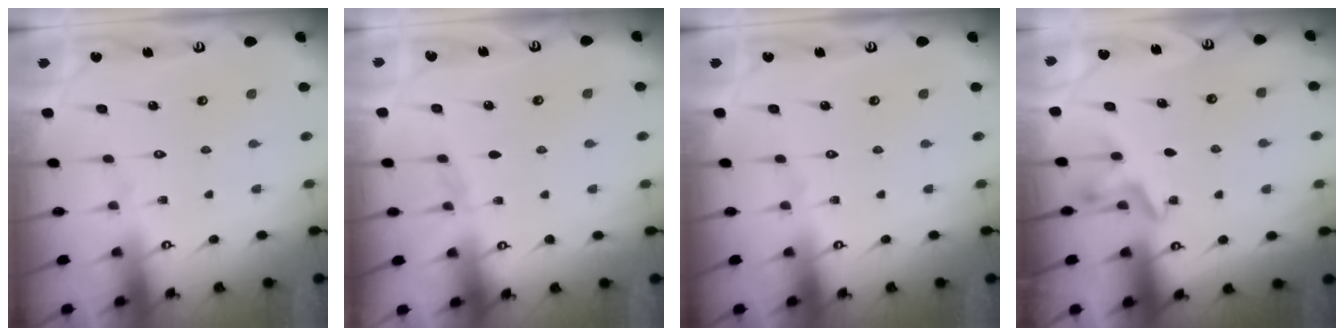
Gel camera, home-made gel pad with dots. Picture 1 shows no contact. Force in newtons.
{"total": 1.0, "press": 1.0, "slide": 0.3}
{"total": 0.0}
{"total": 2.4, "press": 2.2, "slide": 1.1}